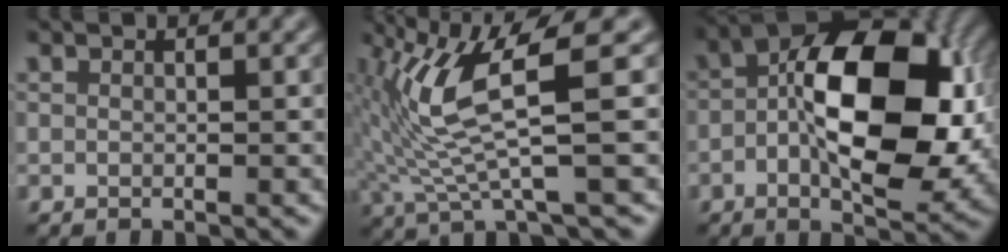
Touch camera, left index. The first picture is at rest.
{"total": 7.8, "force": [1.5, 1.6, 7.4], "torque": [-0.160, -0.009, 0.032]}
{"total": 13.3, "force": [-0.8, 6.5, 11.6], "torque": [-0.169, 0.012, -0.024]}